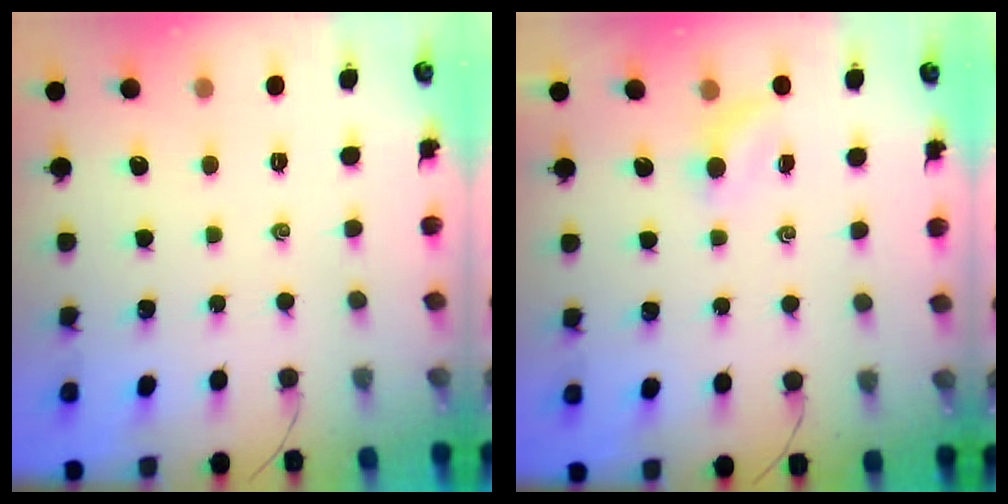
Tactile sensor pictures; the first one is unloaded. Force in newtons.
{"total": 2.4, "press": 2.3, "slide": 0.7}